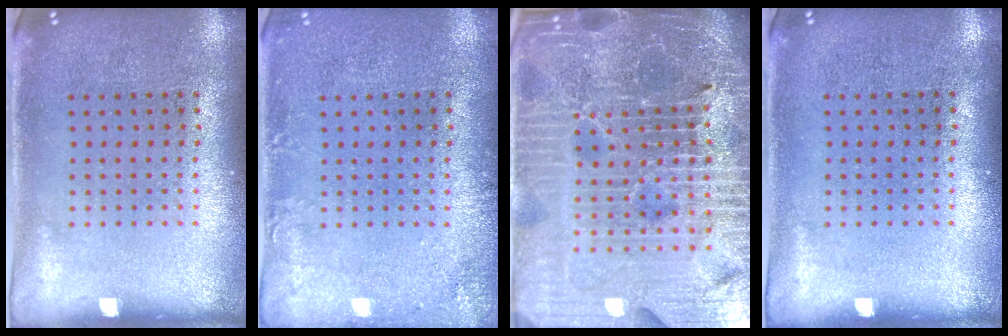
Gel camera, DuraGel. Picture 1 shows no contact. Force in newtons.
{"total": 1.6, "press": 1.6, "slide": 0.1}
{"total": 7.1, "press": 6.2, "slide": 3.6}
{"total": 0.0}